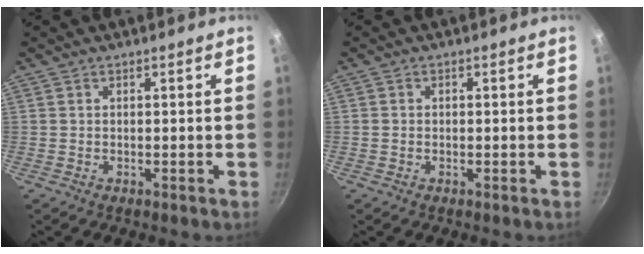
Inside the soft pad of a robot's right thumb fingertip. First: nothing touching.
{"total": 0.7, "force": [-0.2, 0.6, 0.2], "torque": [-0.003, 0.002, -0.004]}